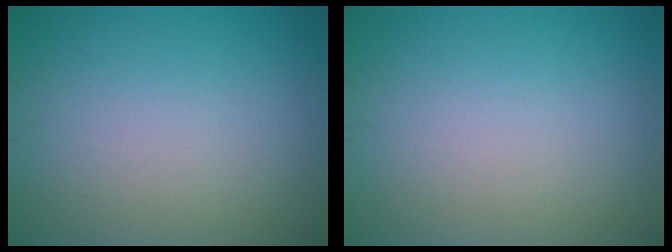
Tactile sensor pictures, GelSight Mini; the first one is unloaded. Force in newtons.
{"total": 0.0}